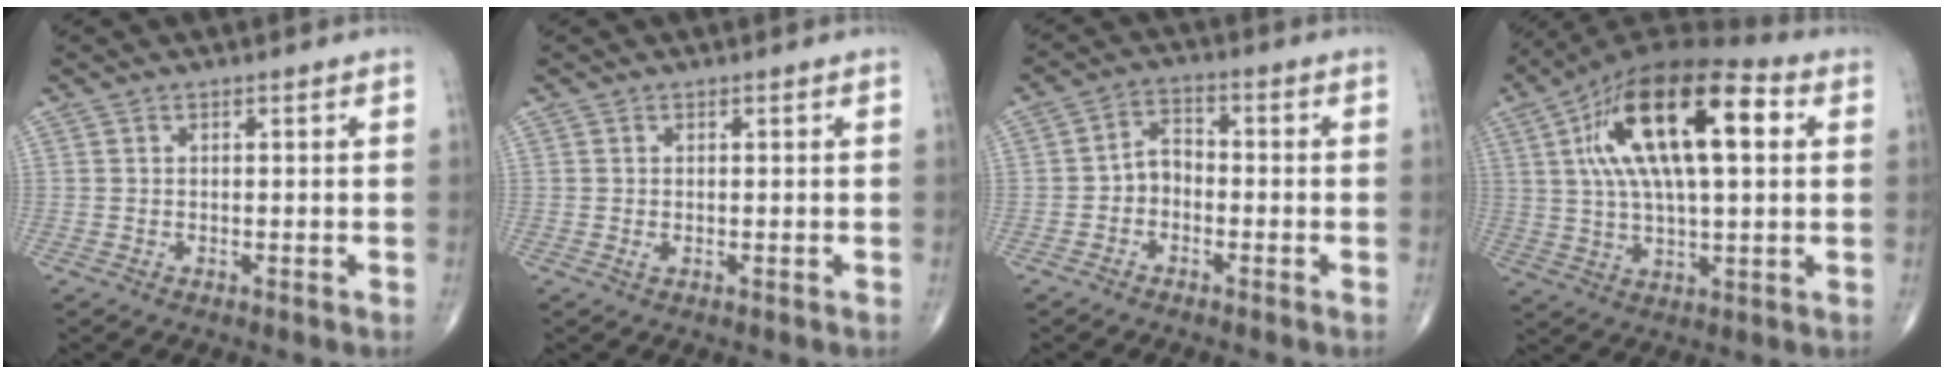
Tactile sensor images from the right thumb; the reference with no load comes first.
{"total": 0.7, "force": [-0.1, 0.3, 0.6], "torque": [-0.014, -0.001, -0.001]}
{"total": 4.3, "force": [-1.4, 3.2, 2.6], "torque": [-0.030, 0.024, -0.037]}
{"total": 22.1, "force": [5.8, 9.0, 19.4], "torque": [-0.340, 0.018, 0.091]}